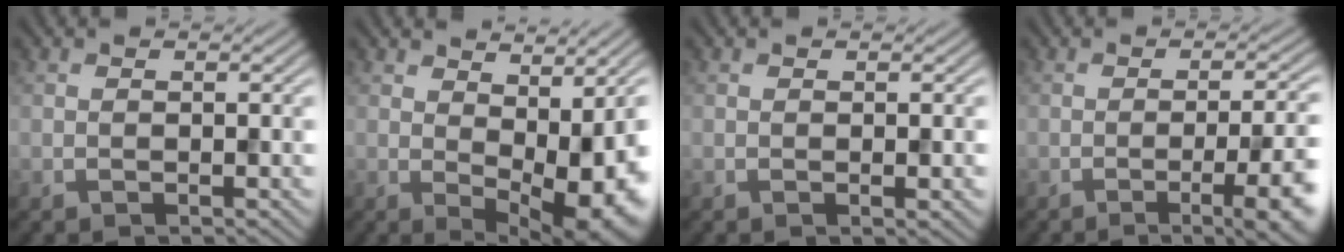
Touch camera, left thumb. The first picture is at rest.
{"total": 11.5, "force": [0.2, 4.8, 10.5], "torque": [-0.143, -0.009, 0.023]}
{"total": 0.9, "force": [0.0, 0.2, 0.9], "torque": [-0.012, -0.003, 0.000]}
{"total": 8.9, "force": [-3.1, 2.3, 8.0], "torque": [-0.103, -0.006, -0.039]}